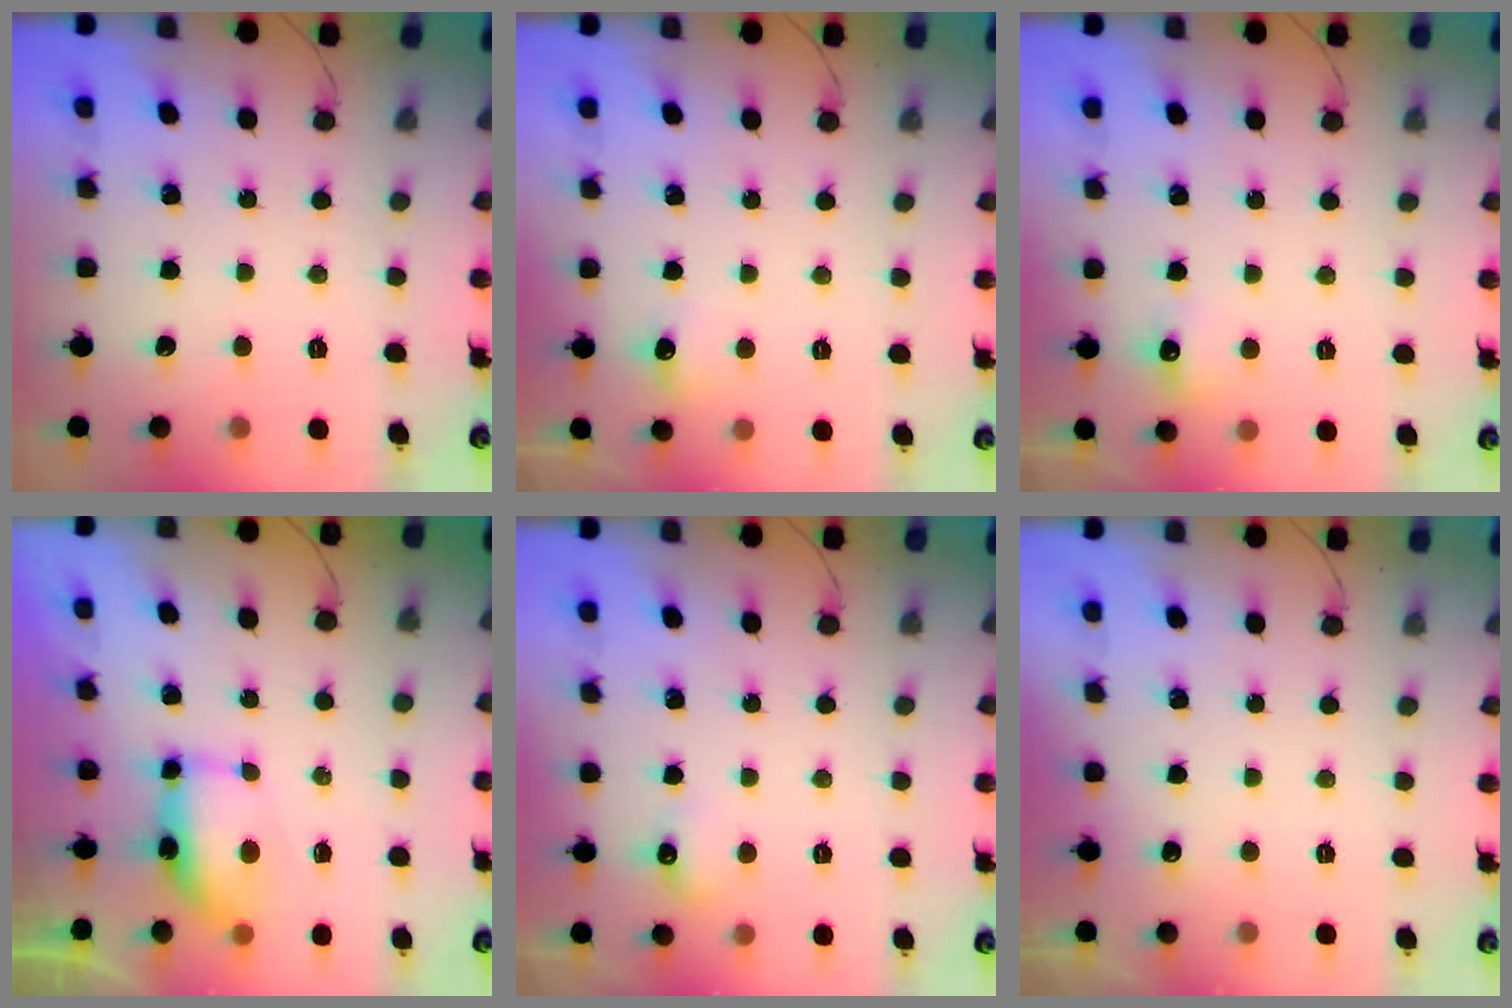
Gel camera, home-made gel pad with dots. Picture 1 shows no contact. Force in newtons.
{"total": 4.8, "press": 4.6, "slide": 1.6}
{"total": 5.7, "press": 5.4, "slide": 1.7}
{"total": 11.3, "press": 8.1, "slide": 7.9}
{"total": 4.8, "press": 4.6, "slide": 1.3}
{"total": 11.1, "press": 2.1, "slide": 10.9}